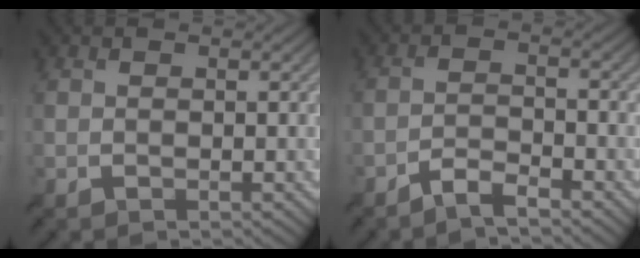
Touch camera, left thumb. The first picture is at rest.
{"total": 3.1, "force": [-2.5, 0.4, 1.7], "torque": [-0.035, 0.005, -0.054]}